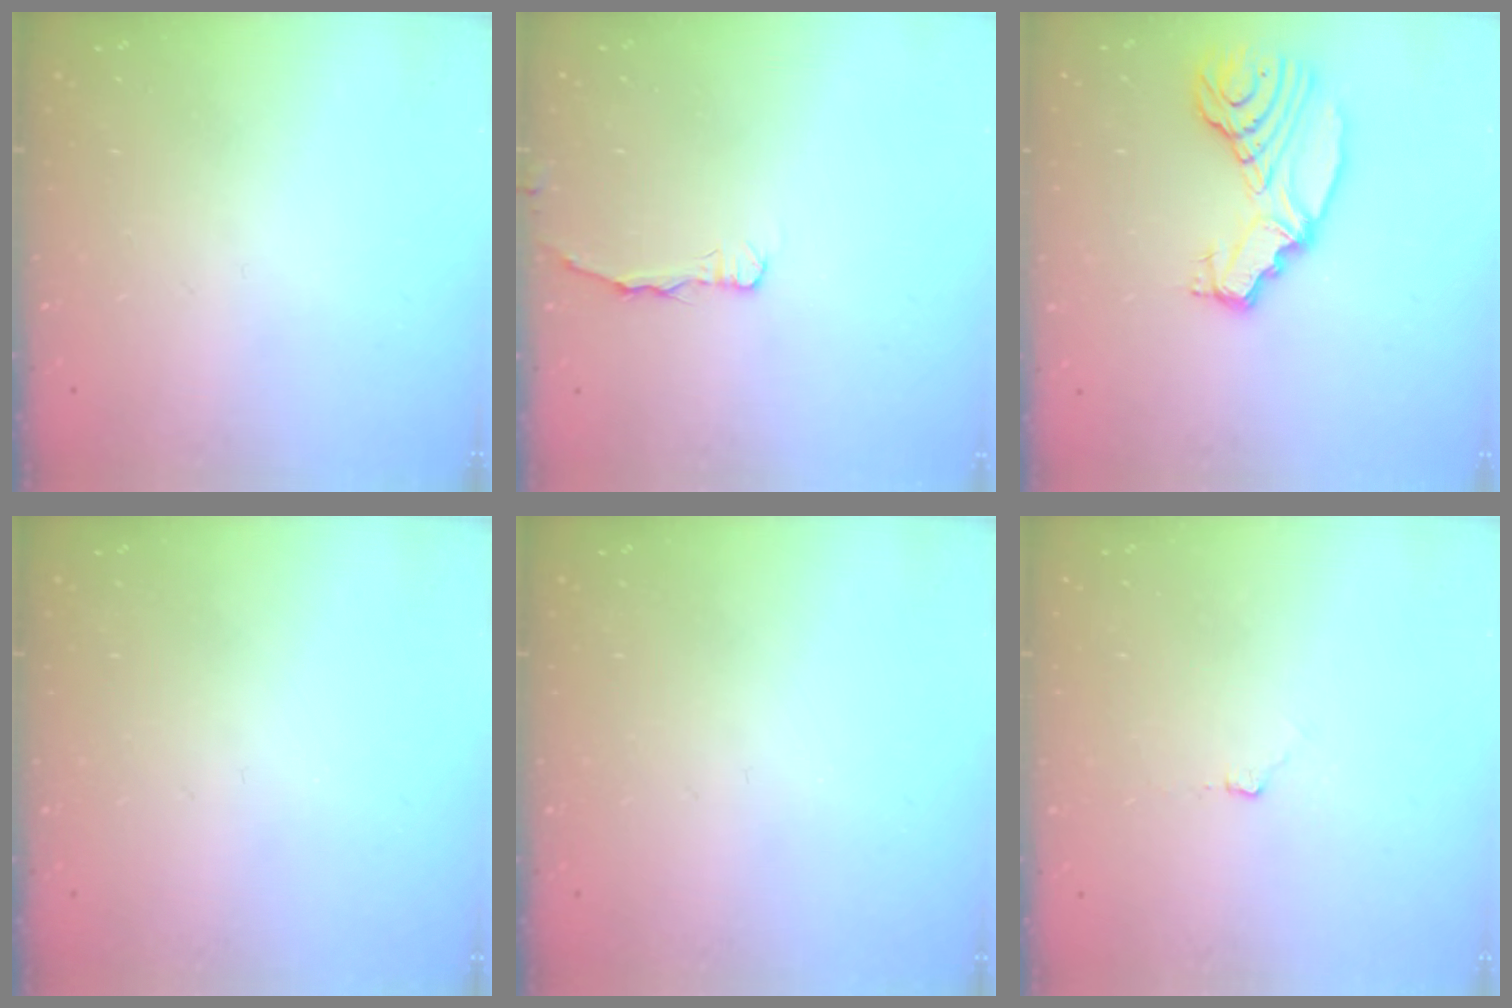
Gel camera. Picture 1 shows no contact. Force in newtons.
{"total": 2.9, "press": 2.9, "slide": 0.4}
{"total": 12.1, "press": 12.1, "slide": 1.3}
{"total": 0.0}
{"total": 0.0}
{"total": 2.9, "press": 2.8, "slide": 0.4}